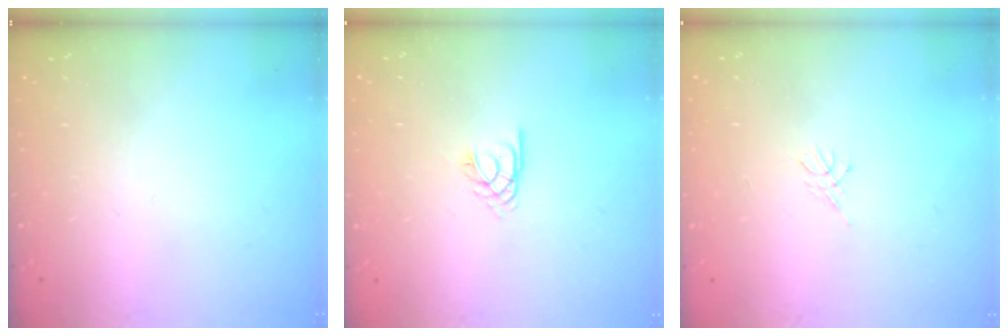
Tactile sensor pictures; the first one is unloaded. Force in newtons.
{"total": 2.8, "press": 2.7, "slide": 0.3}
{"total": 3.0, "press": 2.9, "slide": 0.6}